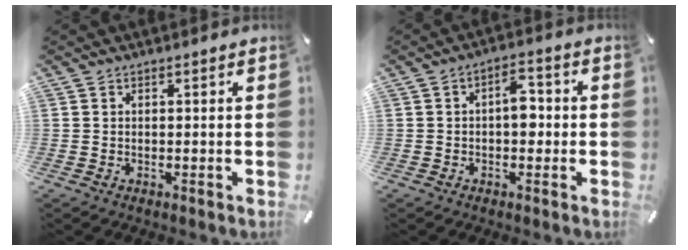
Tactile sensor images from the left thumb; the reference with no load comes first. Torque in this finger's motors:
{"motor_torque": [0.64, 0.60, 0.48, 0.03, 0.00]}